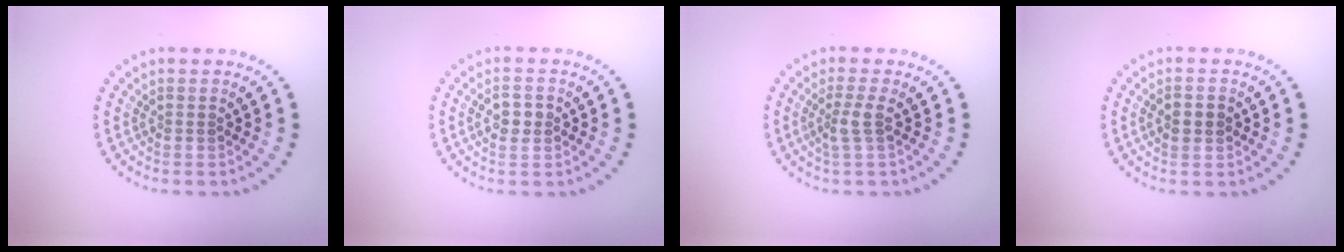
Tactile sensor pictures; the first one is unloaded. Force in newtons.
{"total": 2.0, "press": 1.9, "slide": 0.3}
{"total": 1.9, "press": 1.4, "slide": 1.2}
{"total": 1.8, "press": 1.8, "slide": 0.3}